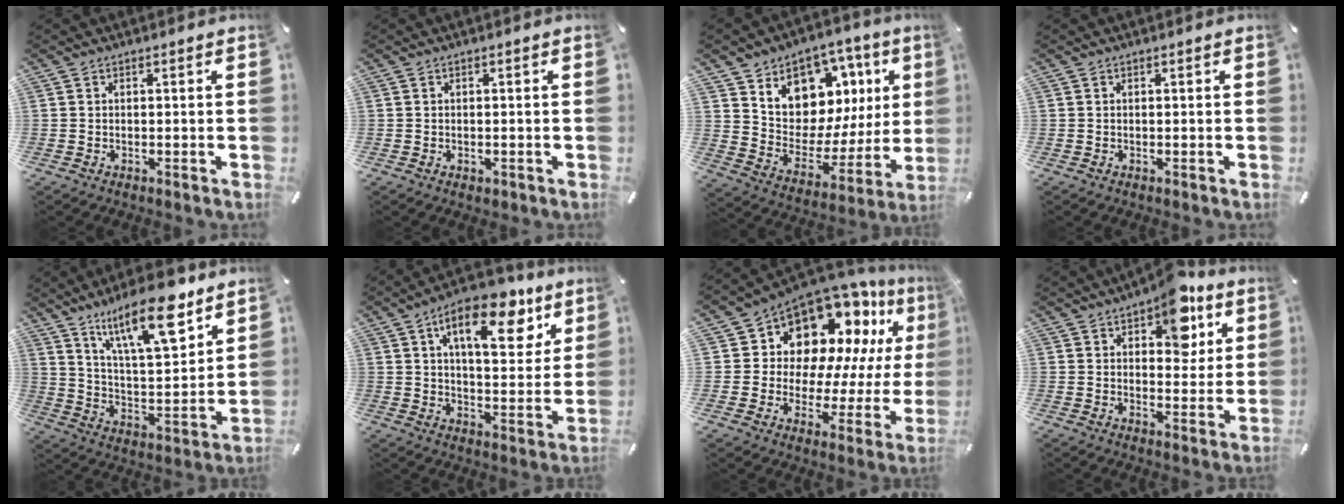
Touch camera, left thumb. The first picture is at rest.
{"total": 0.7, "force": [-0.2, 0.6, 0.4], "torque": [-0.008, 0.001, -0.004]}
{"total": 10.6, "force": [6.8, 7.7, 2.4], "torque": [-0.038, -0.091, 0.121]}
{"total": 0.0}
{"total": 19.2, "force": [12.2, 6.7, 13.1], "torque": [-0.212, -0.061, 0.200]}
{"total": 17.3, "force": [9.6, 8.1, 11.9], "torque": [-0.166, -0.049, 0.151]}
{"total": 15.0, "force": [10.3, 9.4, 5.5], "torque": [-0.092, -0.097, 0.180]}
{"total": 11.7, "force": [6.8, 6.2, 7.3], "torque": [-0.086, -0.032, 0.114]}